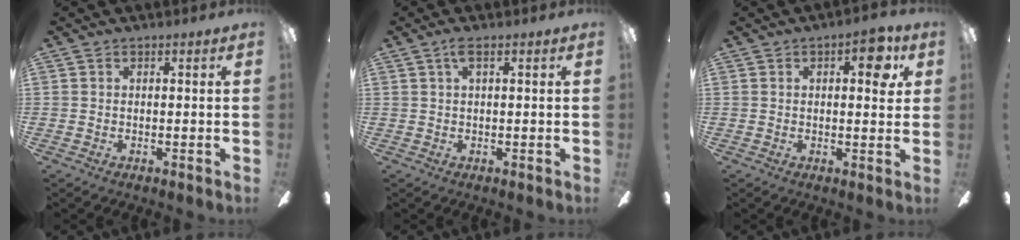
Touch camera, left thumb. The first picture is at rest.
{"total": 2.5, "force": [1.1, 0.5, 2.2], "torque": [-0.050, 0.006, 0.017]}
{"total": 7.1, "force": [2.6, 2.9, 6.0], "torque": [-0.070, -0.007, 0.035]}